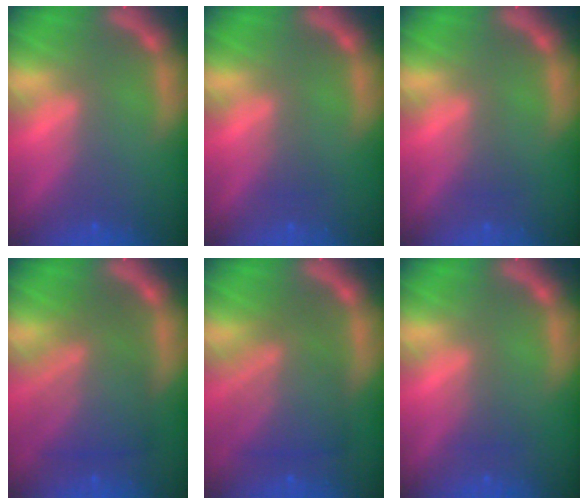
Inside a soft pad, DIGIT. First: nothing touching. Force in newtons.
{"total": 1.0}
{"total": 1.0}
{"total": 7.6}
{"total": 7.0}
{"total": 1.5}